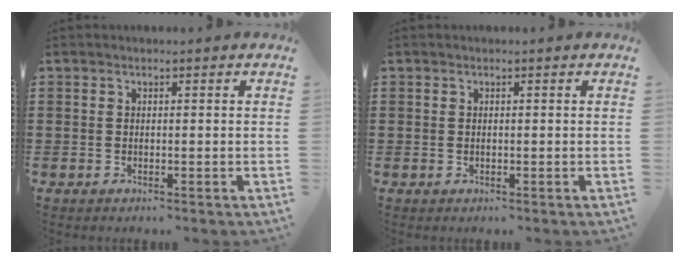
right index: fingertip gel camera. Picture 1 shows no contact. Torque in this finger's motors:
{"motor_torque": [0.00, 2.14, -1.05, -0.20]}